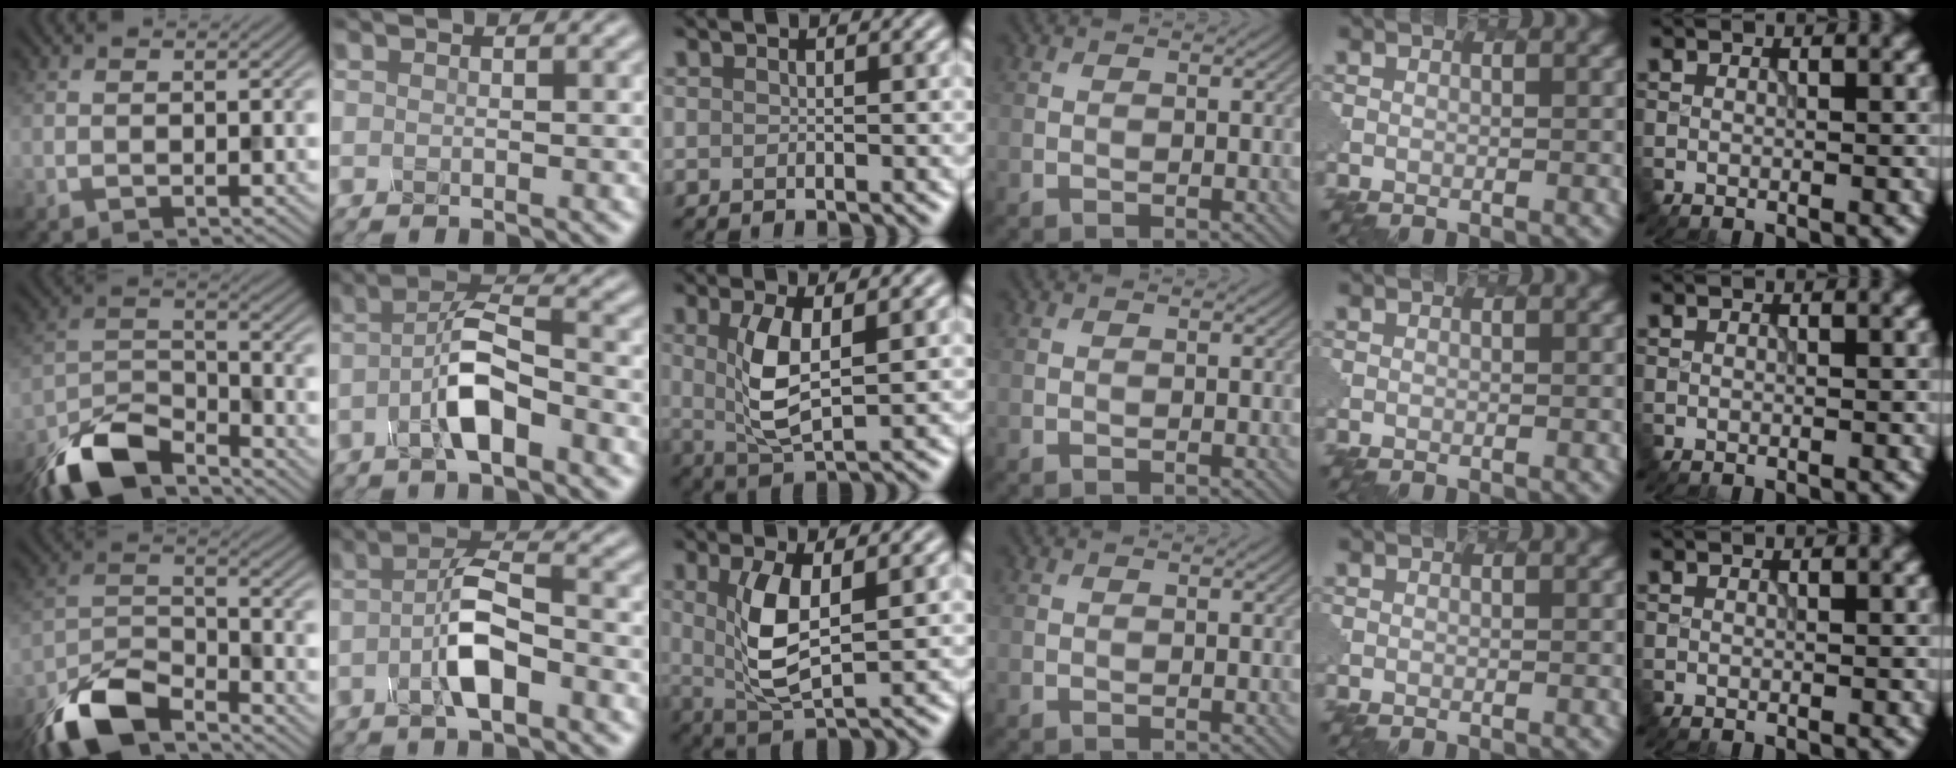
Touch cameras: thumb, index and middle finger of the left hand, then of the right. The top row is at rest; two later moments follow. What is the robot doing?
{"motion": "press", "object": "mechanical pencil"}